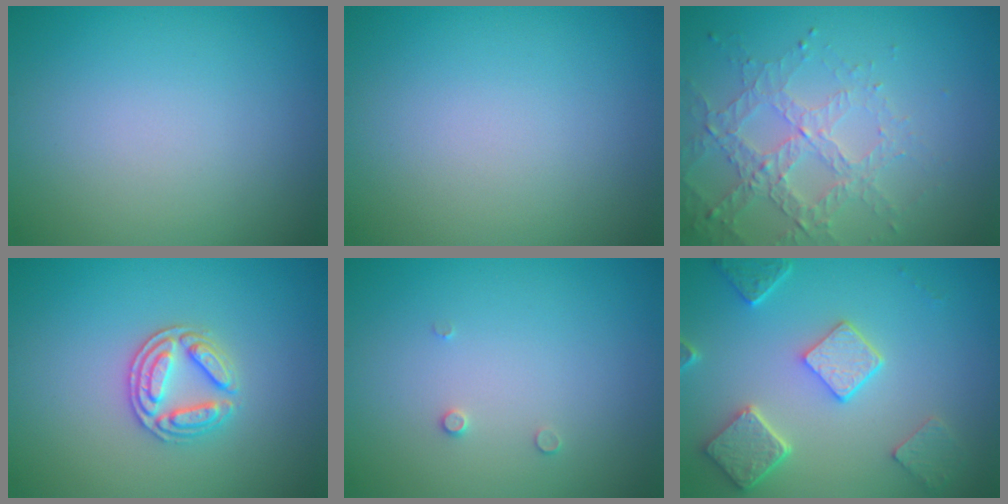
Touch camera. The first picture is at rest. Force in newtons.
{"total": 0.0}
{"total": 3.1, "press": 3.0, "slide": 0.8}
{"total": 3.1, "press": 2.9, "slide": 1.2}
{"total": 0.6, "press": 0.6, "slide": 0.2}
{"total": 4.9, "press": 4.0, "slide": 3.0}